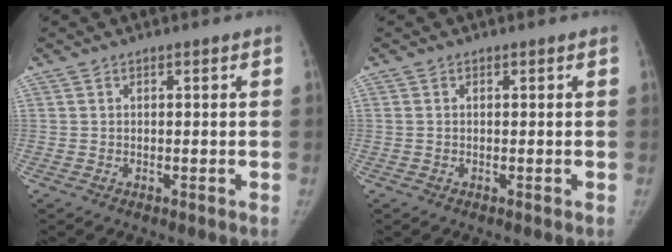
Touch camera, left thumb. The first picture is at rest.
{"total": 0.0}